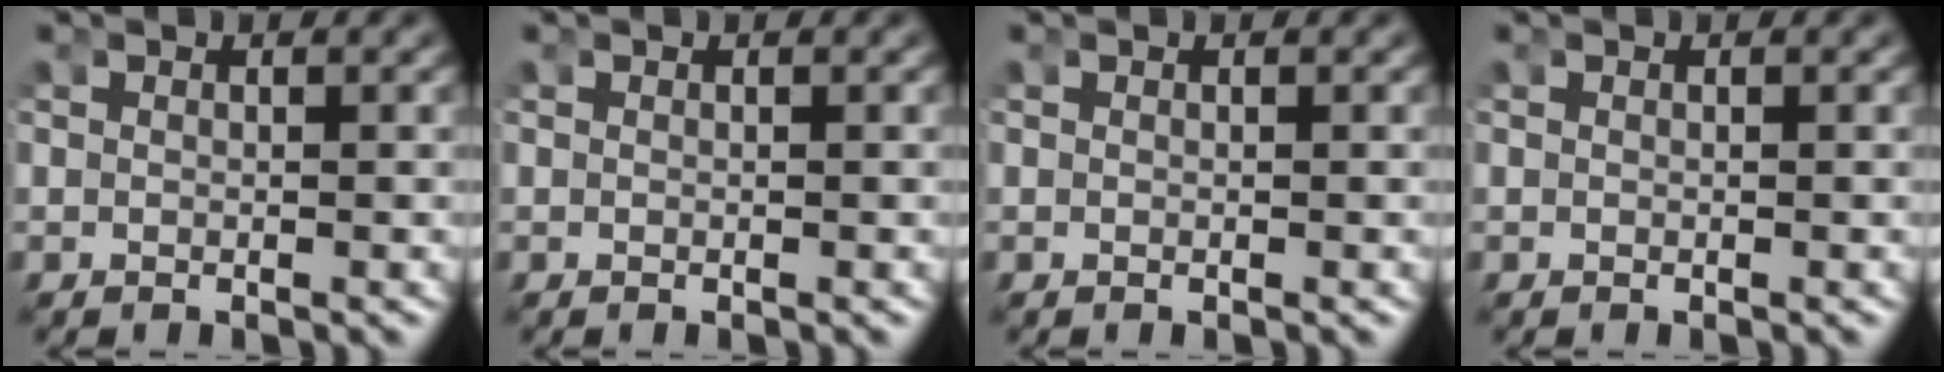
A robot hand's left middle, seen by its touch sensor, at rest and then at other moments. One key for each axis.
{"total": 0.0}
{"total": 0.0}
{"total": 0.0}